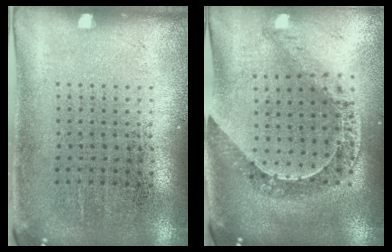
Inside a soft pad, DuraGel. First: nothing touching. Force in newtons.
{"total": 1.1, "press": 1.0, "slide": 0.2}